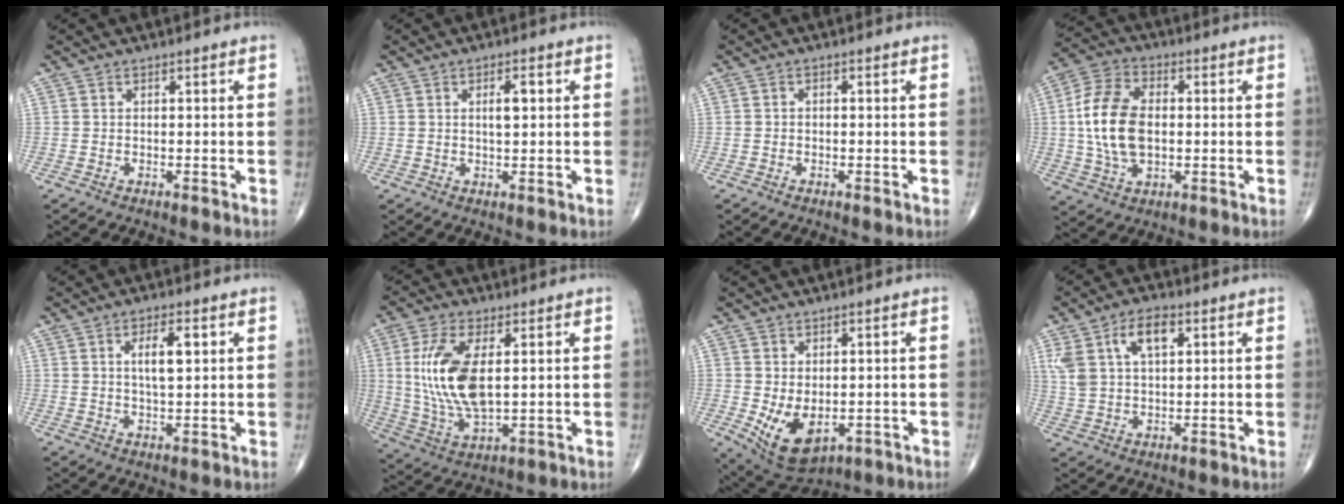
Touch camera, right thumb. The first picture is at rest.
{"total": 3.1, "force": [0.8, 1.1, 2.8], "torque": [-0.044, 0.000, 0.012]}
{"total": 0.5, "force": [-0.2, 0.4, 0.3], "torque": [-0.002, 0.002, -0.007]}
{"total": 13.5, "force": [0.2, 8.1, 10.8], "torque": [-0.213, 0.013, 0.004]}
{"total": 5.7, "force": [1.6, 2.0, 5.1], "torque": [-0.083, -0.004, 0.029]}
{"total": 14.4, "force": [2.3, 6.6, 12.6], "torque": [-0.264, -0.012, 0.054]}
{"total": 9.5, "force": [-1.8, 5.9, 7.3], "torque": [-0.112, -0.013, -0.008]}
{"total": 9.7, "force": [4.0, 5.2, 7.2], "torque": [-0.130, 0.002, 0.077]}